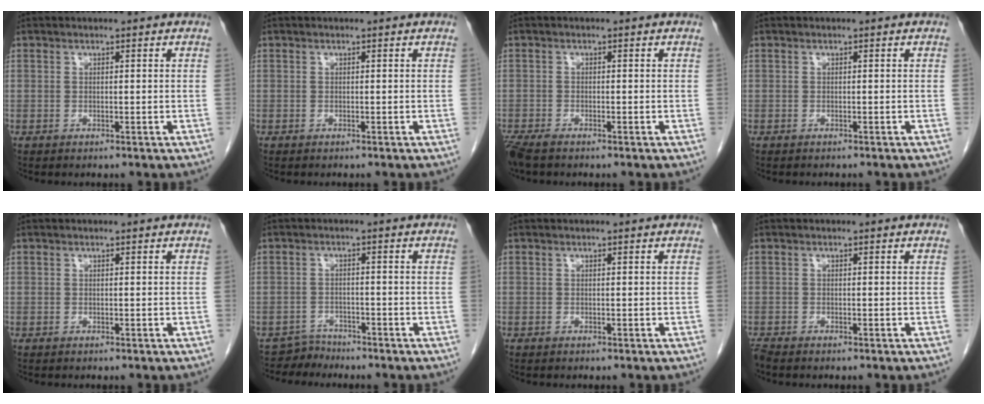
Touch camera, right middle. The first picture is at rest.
{"total": 0.9, "force": [-0.8, 0.2, 0.4], "torque": [-0.007, -0.001, -0.009]}
{"total": 3.4, "force": [-2.8, 0.8, 1.8], "torque": [-0.039, -0.011, -0.049]}
{"total": 1.8, "force": [-1.6, 0.3, 0.7], "torque": [-0.012, -0.002, -0.017]}
{"total": 0.0}
{"total": 2.5, "force": [-2.2, 0.4, -1.1], "torque": [0.023, -0.005, -0.038]}
{"total": 0.0}
{"total": 0.9, "force": [-0.9, 0.0, 0.2], "torque": [-0.013, -0.006, -0.019]}